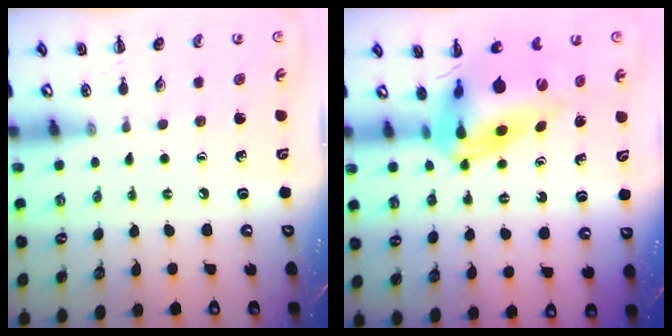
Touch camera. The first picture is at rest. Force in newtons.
{"total": 15.2, "press": 14.5, "slide": 4.7}